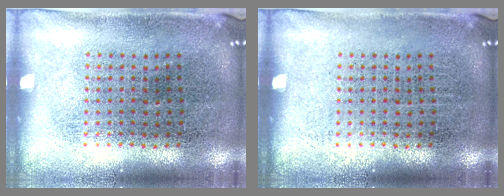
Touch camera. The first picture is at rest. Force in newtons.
{"total": 0.0}